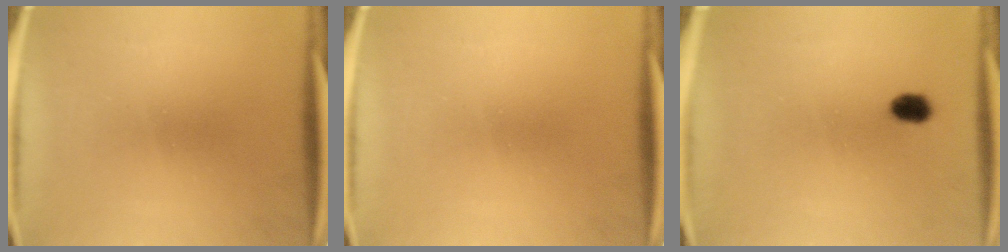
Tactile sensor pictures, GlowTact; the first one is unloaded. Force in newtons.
{"total": 0.0}
{"total": 2.6}